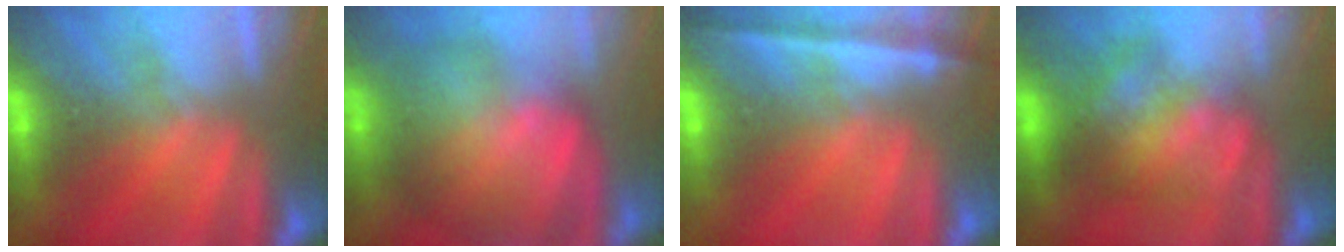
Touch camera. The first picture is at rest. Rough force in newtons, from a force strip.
{"total": 8.3}
{"total": 1.9}
{"total": 3.7}